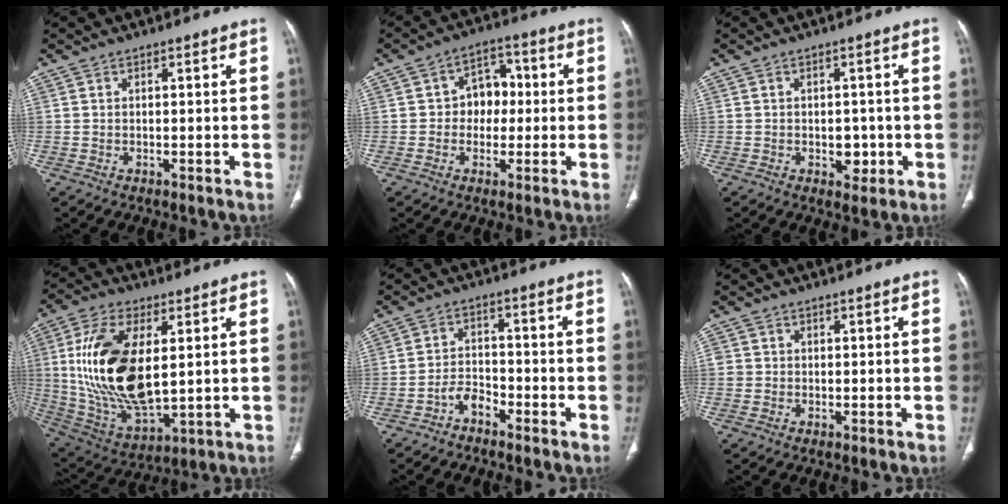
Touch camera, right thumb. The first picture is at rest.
{"total": 7.5, "force": [0.1, 6.0, 4.5], "torque": [-0.026, 0.020, -0.006]}
{"total": 3.7, "force": [-0.8, 2.6, 2.4], "torque": [-0.014, 0.003, -0.004]}
{"total": 21.0, "force": [3.2, 10.3, 18.0], "torque": [-0.355, -0.021, 0.070]}
{"total": 3.7, "force": [-2.8, 1.8, 1.6], "torque": [-0.026, 0.026, -0.054]}
{"total": 1.3, "force": [0.0, 1.3, 0.2], "torque": [0.005, 0.004, 0.000]}